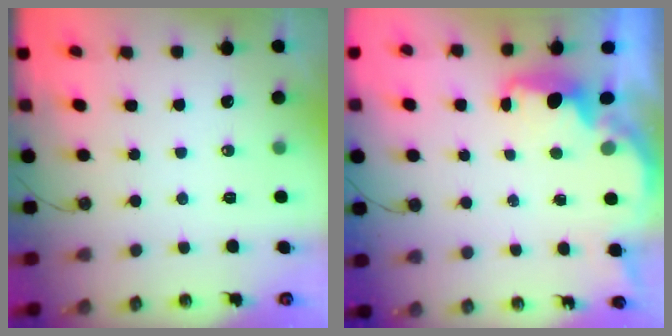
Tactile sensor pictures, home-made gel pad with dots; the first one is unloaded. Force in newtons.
{"total": 2.2, "press": 2.0, "slide": 0.8}